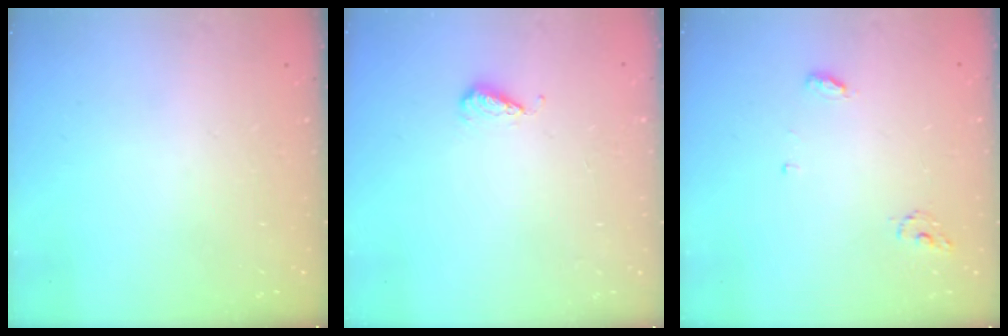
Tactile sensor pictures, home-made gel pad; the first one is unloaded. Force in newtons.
{"total": 4.0, "press": 3.8, "slide": 1.2}
{"total": 5.1, "press": 5.1, "slide": 0.4}